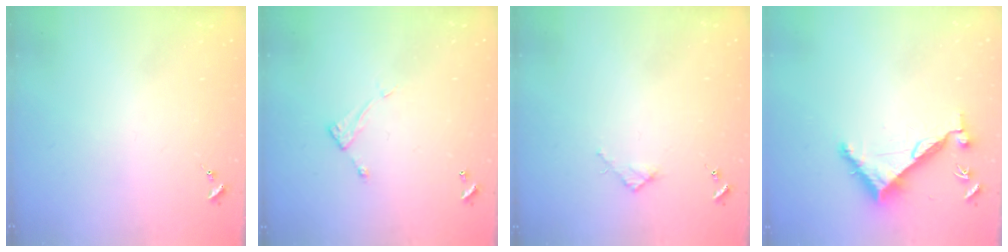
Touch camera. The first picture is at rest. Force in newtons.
{"total": 5.0, "press": 5.0, "slide": 0.4}
{"total": 2.7, "press": 2.7, "slide": 0.3}
{"total": 6.9, "press": 6.9, "slide": 0.3}